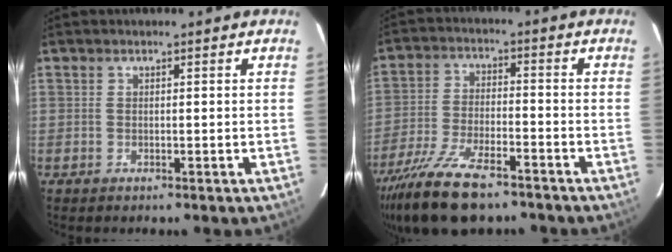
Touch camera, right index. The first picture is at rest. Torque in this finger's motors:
{"motor_torque": [1.06, -1.09, 0.71, 0.10]}